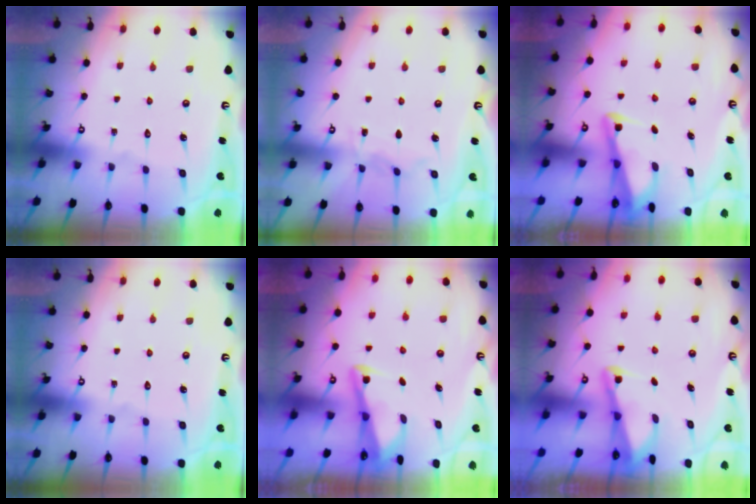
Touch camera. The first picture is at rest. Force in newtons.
{"total": 4.4, "press": 4.4, "slide": 0.1}
{"total": 2.8, "press": 2.8, "slide": 0.3}
{"total": 0.0}
{"total": 3.0, "press": 2.9, "slide": 0.4}
{"total": 2.1, "press": 2.0, "slide": 0.4}